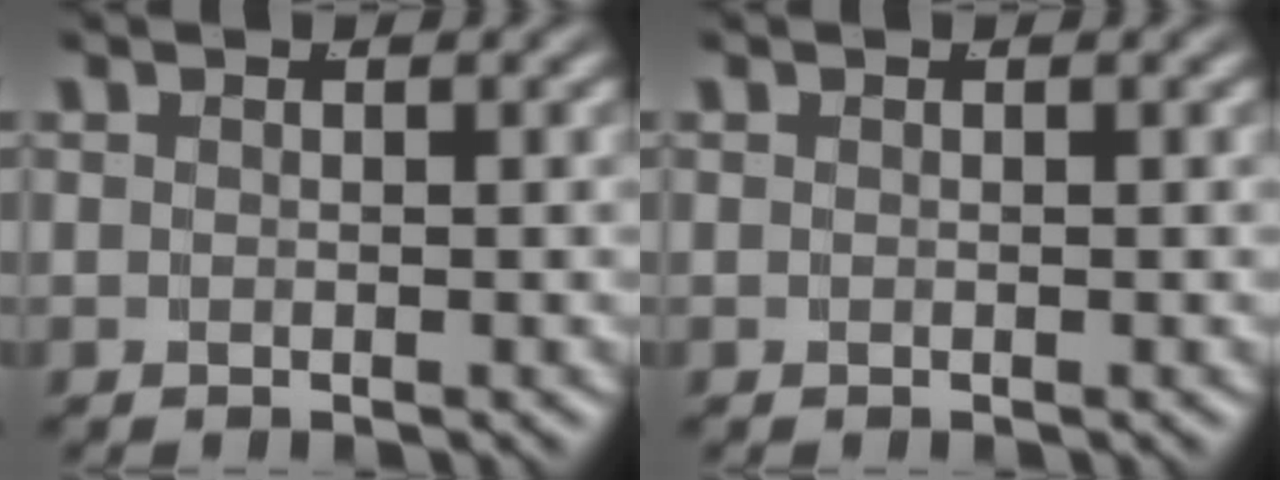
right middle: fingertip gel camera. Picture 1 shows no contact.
{"total": 0.0}